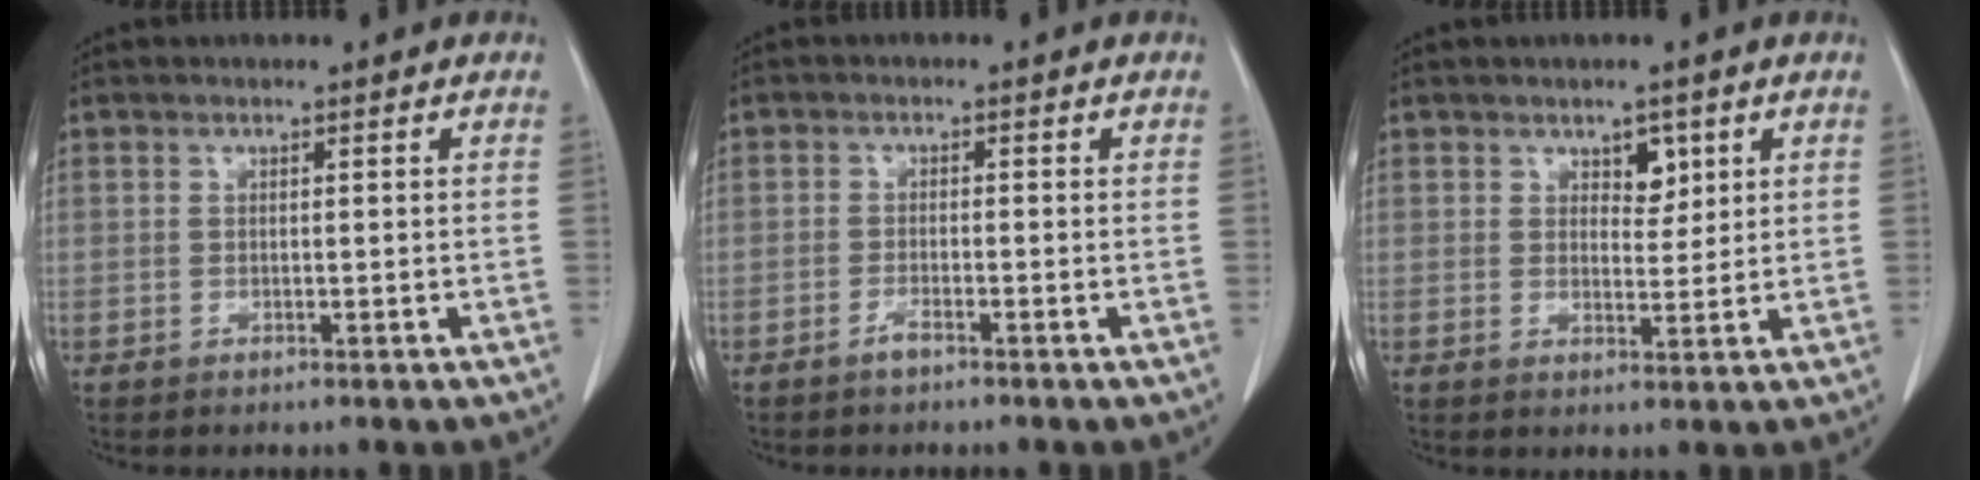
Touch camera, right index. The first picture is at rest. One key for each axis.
{"total": 1.4, "fx": -1.2, "fy": 0.1, "fz": 0.8, "tx": -0.020, "ty": 0.000, "tz": -0.022}
{"total": 3.0, "fx": 1.6, "fy": 1.8, "fz": 1.9, "tx": -0.021, "ty": 0.001, "tz": 0.026}